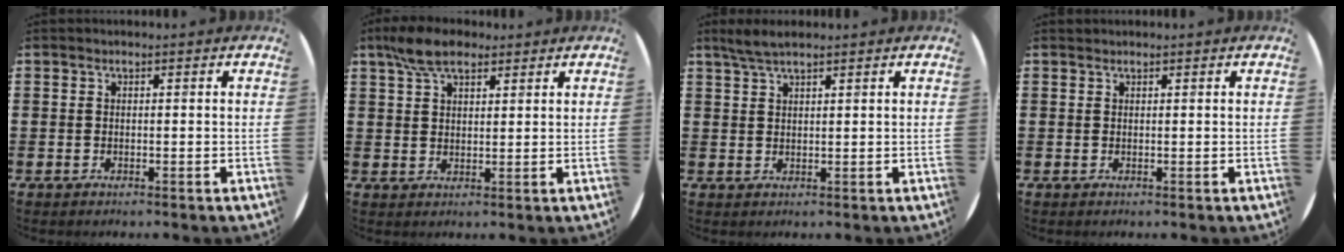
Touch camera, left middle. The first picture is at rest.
{"total": 6.0, "force": [4.5, 2.7, 2.9], "torque": [-0.061, 0.001, 0.083]}
{"total": 2.9, "force": [2.3, 0.4, 1.7], "torque": [-0.037, 0.004, 0.041]}
{"total": 0.0}